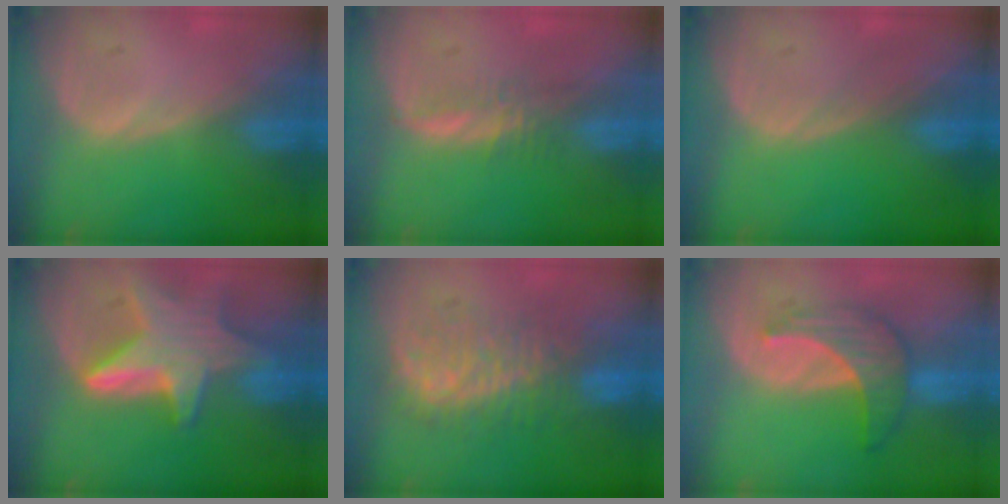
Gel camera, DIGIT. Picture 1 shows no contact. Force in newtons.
{"total": 2.3, "press": 2.2, "slide": 0.6}
{"total": 0.0}
{"total": 9.3, "press": 9.3, "slide": 0.7}
{"total": 8.5, "press": 8.4, "slide": 0.9}
{"total": 7.0, "press": 6.6, "slide": 2.3}